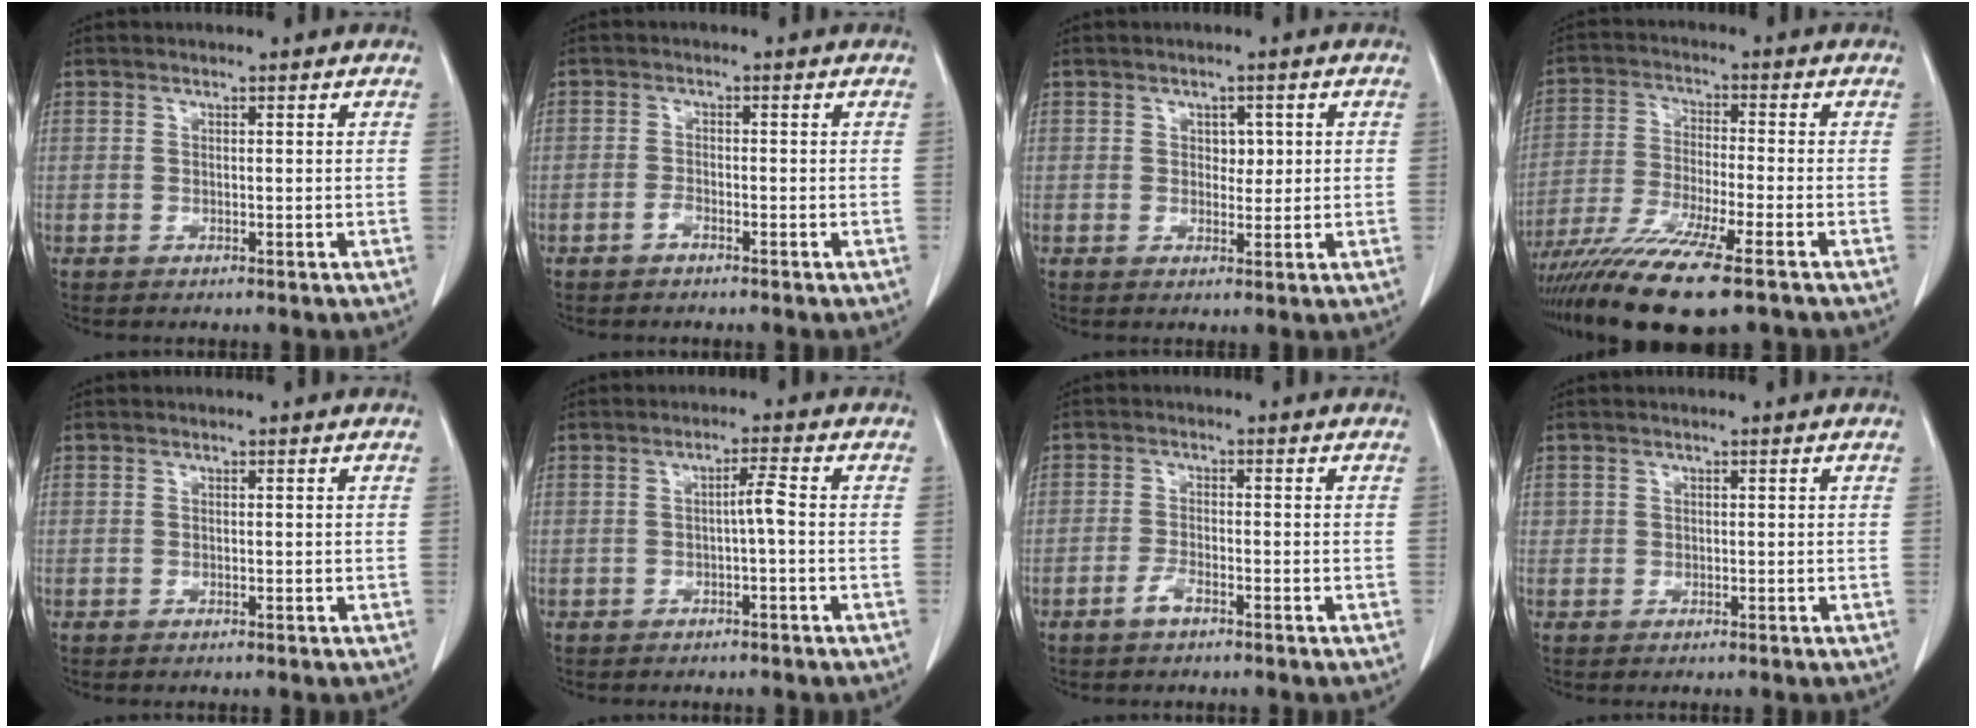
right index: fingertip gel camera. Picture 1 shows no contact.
{"total": 1.2, "force": [-0.9, 0.4, 0.7], "torque": [-0.011, 0.004, -0.018]}
{"total": 2.3, "force": [0.5, 1.5, 1.7], "torque": [-0.017, 0.000, 0.006]}
{"total": 14.3, "force": [-10.2, 0.8, 9.9], "torque": [-0.193, -0.037, -0.179]}
{"total": 0.0}
{"total": 2.3, "force": [-0.4, -0.1, 2.3], "torque": [-0.037, 0.003, -0.007]}
{"total": 2.2, "force": [-1.6, 0.5, 1.5], "torque": [-0.032, 0.002, -0.033]}
{"total": 0.6, "force": [0.2, 0.6, 0.0], "torque": [0.011, 0.003, 0.001]}